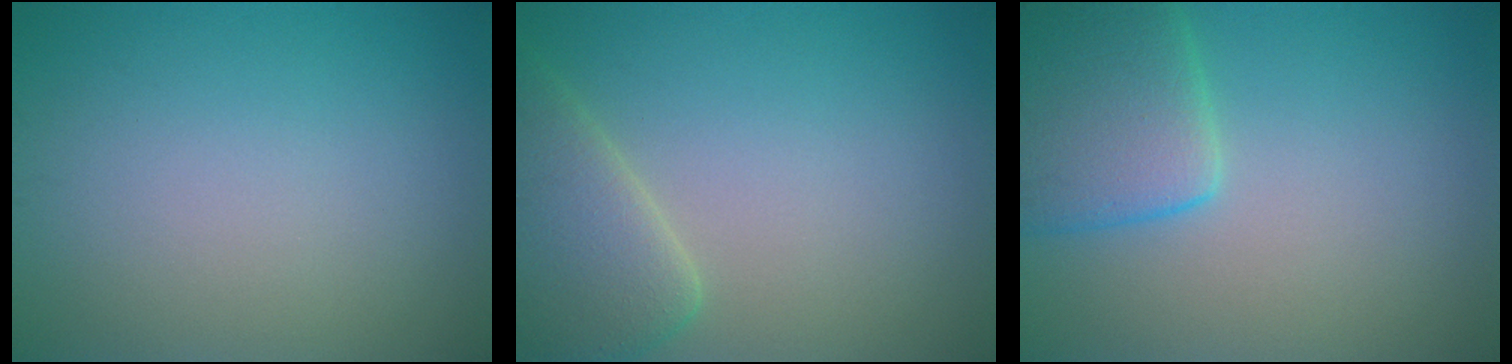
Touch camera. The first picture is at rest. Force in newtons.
{"total": 5.1, "press": 5.1, "slide": 0.4}
{"total": 5.5, "press": 5.5, "slide": 0.2}